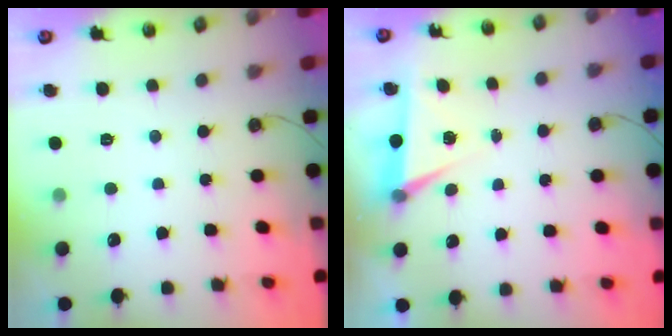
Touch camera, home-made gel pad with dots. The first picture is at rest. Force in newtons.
{"total": 5.6, "press": 3.2, "slide": 4.6}